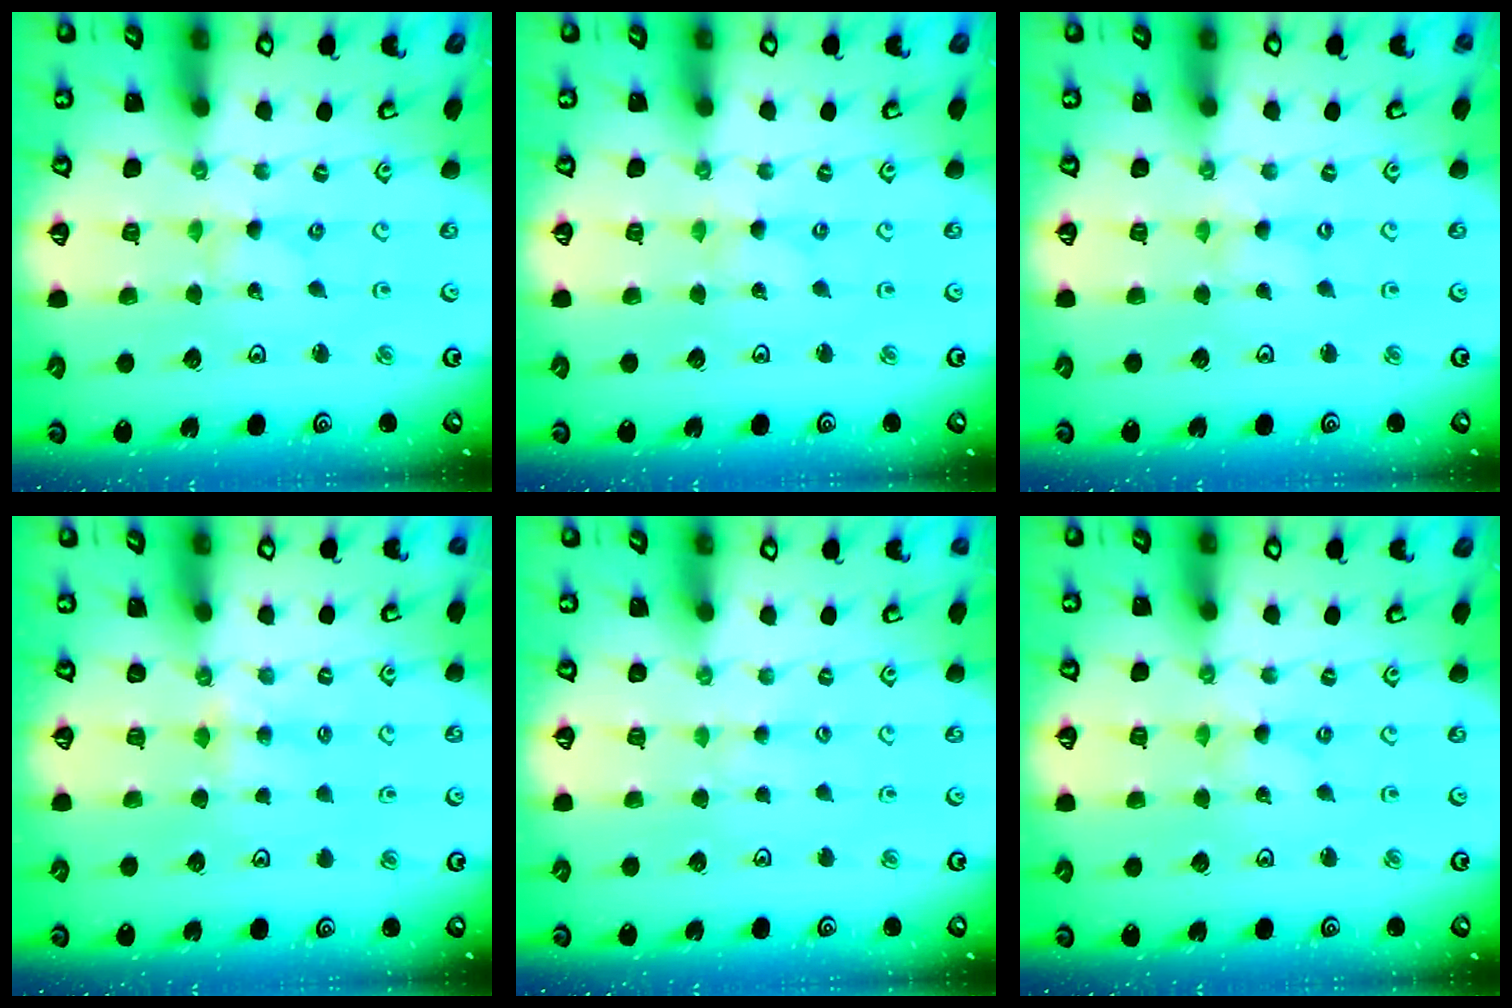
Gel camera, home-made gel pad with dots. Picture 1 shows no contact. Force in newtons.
{"total": 0.0}
{"total": 0.0}
{"total": 3.2, "press": 3.2, "slide": 0.4}
{"total": 2.0, "press": 2.0, "slide": 0.3}
{"total": 0.0}